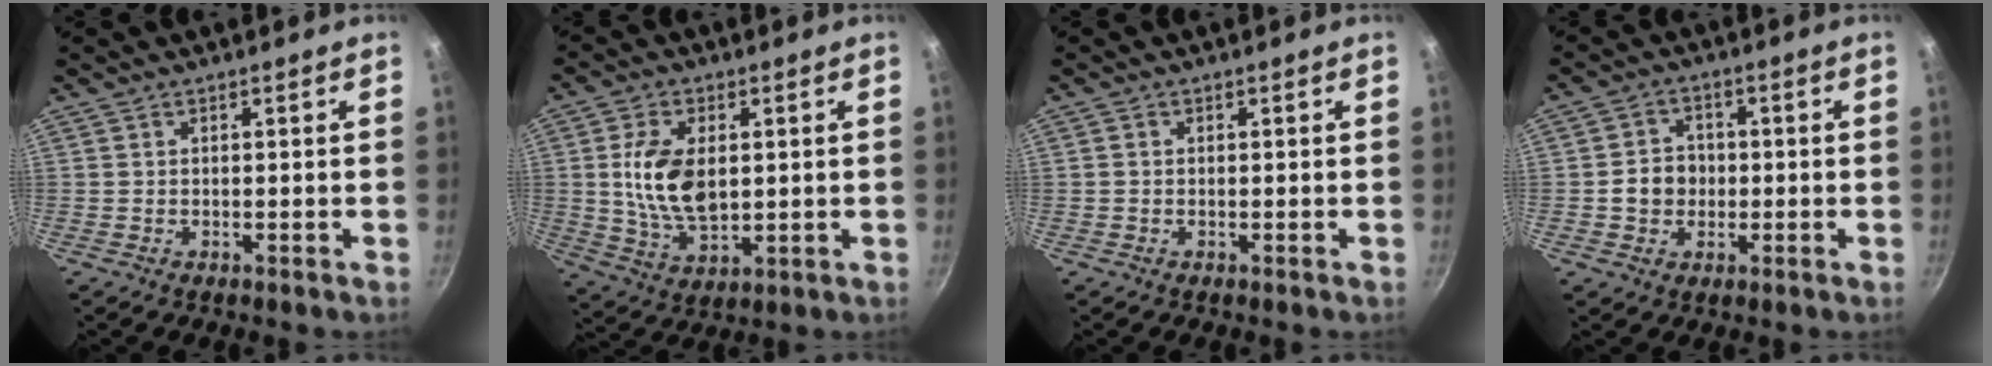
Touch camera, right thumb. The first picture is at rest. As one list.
[{"total": 10.9, "force": [1.3, 6.2, 8.8], "torque": [-0.162, -0.011, 0.029]}, {"total": 0.6, "force": [-0.1, 0.5, 0.2], "torque": [-0.004, 0.003, -0.002]}, {"total": 5.8, "force": [-0.6, 5.1, 2.7], "torque": [-0.016, 0.013, -0.017]}]